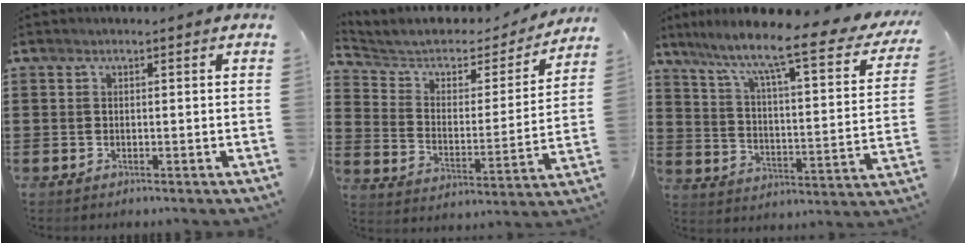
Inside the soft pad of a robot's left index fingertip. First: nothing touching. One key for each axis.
{"total": 4.9, "fx": 3.6, "fy": 2.5, "fz": 2.2, "tx": -0.067, "ty": -0.022, "tz": 0.054}
{"total": 9.8, "fx": 7.4, "fy": 0.6, "fz": 6.4, "tx": -0.135, "ty": -0.057, "tz": 0.110}